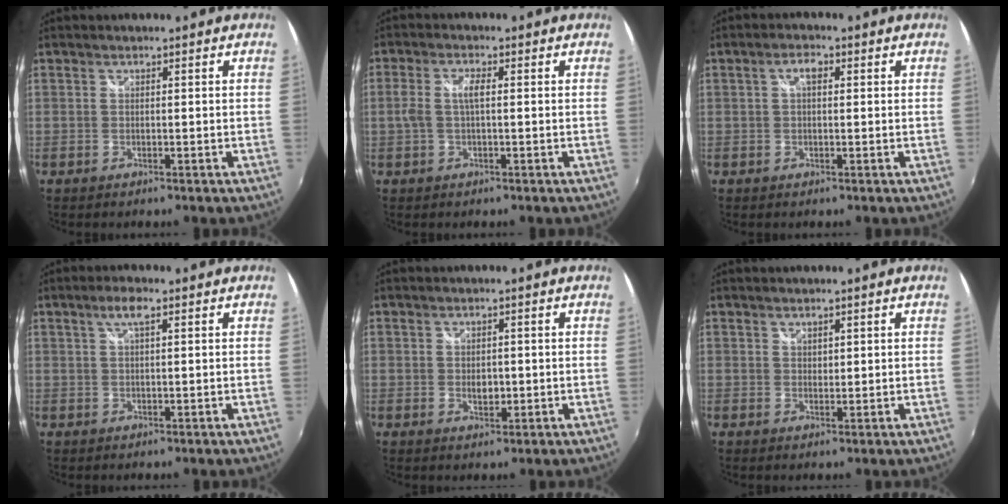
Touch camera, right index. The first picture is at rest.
{"total": 3.7, "force": [0.0, 1.0, 3.5], "torque": [-0.071, 0.004, 0.001]}
{"total": 2.4, "force": [0.5, 1.1, 2.1], "torque": [-0.038, 0.009, 0.007]}
{"total": 2.7, "force": [1.3, 0.5, 2.3], "torque": [-0.043, 0.007, 0.021]}
{"total": 2.4, "force": [-0.2, 1.7, 1.7], "torque": [-0.027, -0.003, -0.002]}
{"total": 1.2, "force": [1.0, 0.6, 0.2], "torque": [0.001, 0.001, 0.017]}